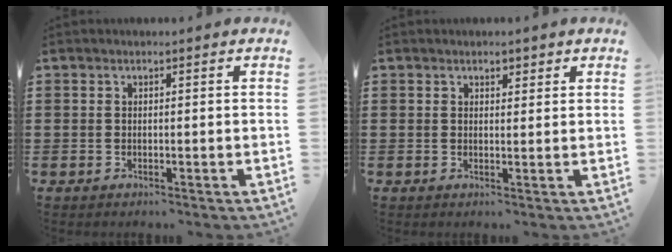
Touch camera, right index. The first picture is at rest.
{"total": 1.3, "force": [1.0, 0.7, 0.3], "torque": [-0.001, 0.002, 0.018]}